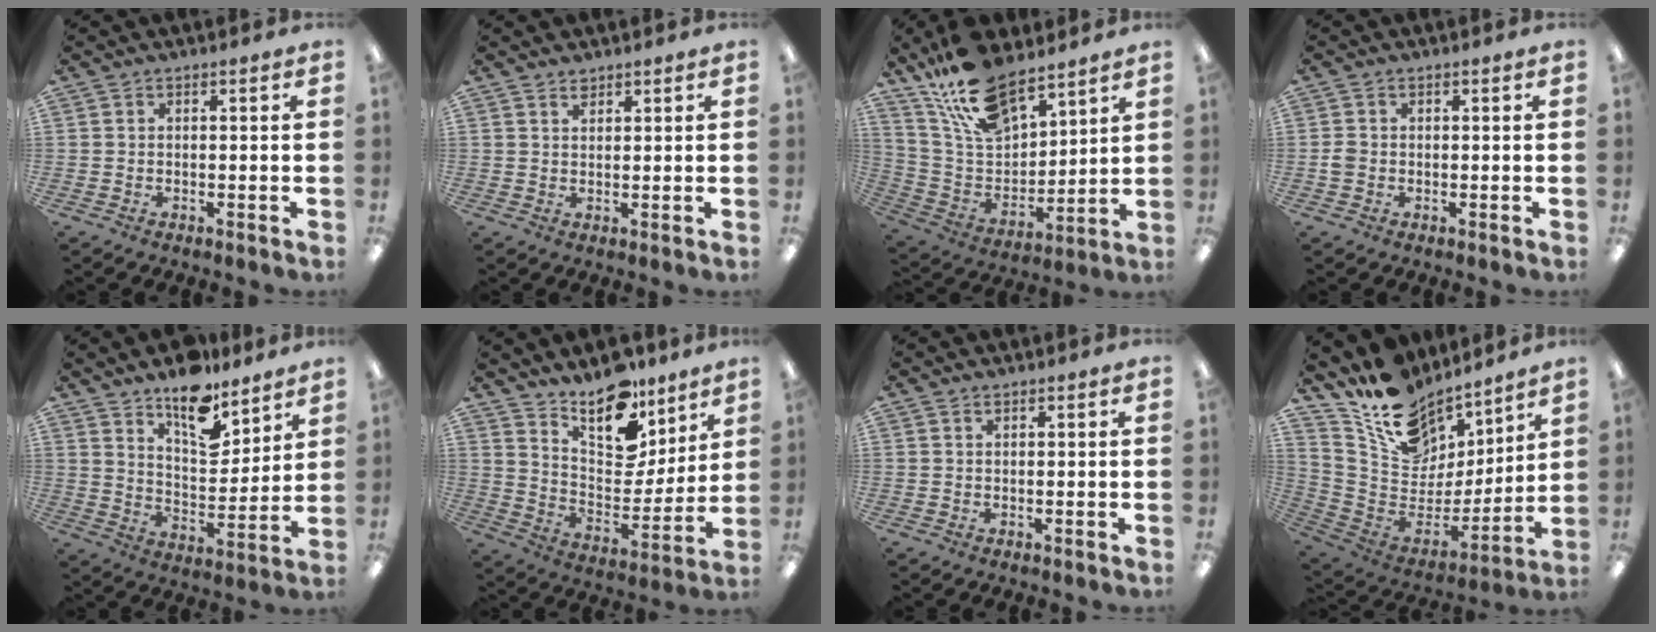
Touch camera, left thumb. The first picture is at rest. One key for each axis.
{"total": 1.7, "fx": 1.6, "fy": 0.7, "fz": 0.3, "tx": 0.000, "ty": -0.005, "tz": 0.029}
{"total": 17.9, "fx": 13.7, "fy": 7.6, "fz": 8.5, "tx": -0.178, "ty": -0.069, "tz": 0.251}
{"total": 1.9, "fx": -0.3, "fy": 1.6, "fz": 0.9, "tx": -0.015, "ty": 0.004, "tz": -0.006}
{"total": 13.3, "fx": 10.6, "fy": 5.4, "fz": 5.8, "tx": -0.085, "ty": -0.074, "tz": 0.191}
{"total": 15.6, "fx": 12.8, "fy": 6.7, "fz": 5.8, "tx": -0.093, "ty": -0.101, "tz": 0.232}
{"total": 0.6, "fx": 0.5, "fy": 0.2, "fz": 0.3, "tx": -0.006, "ty": 0.002, "tz": 0.009}
{"total": 16.5, "fx": 12.5, "fy": 9.4, "fz": 5.3, "tx": -0.118, "ty": -0.100, "tz": 0.231}